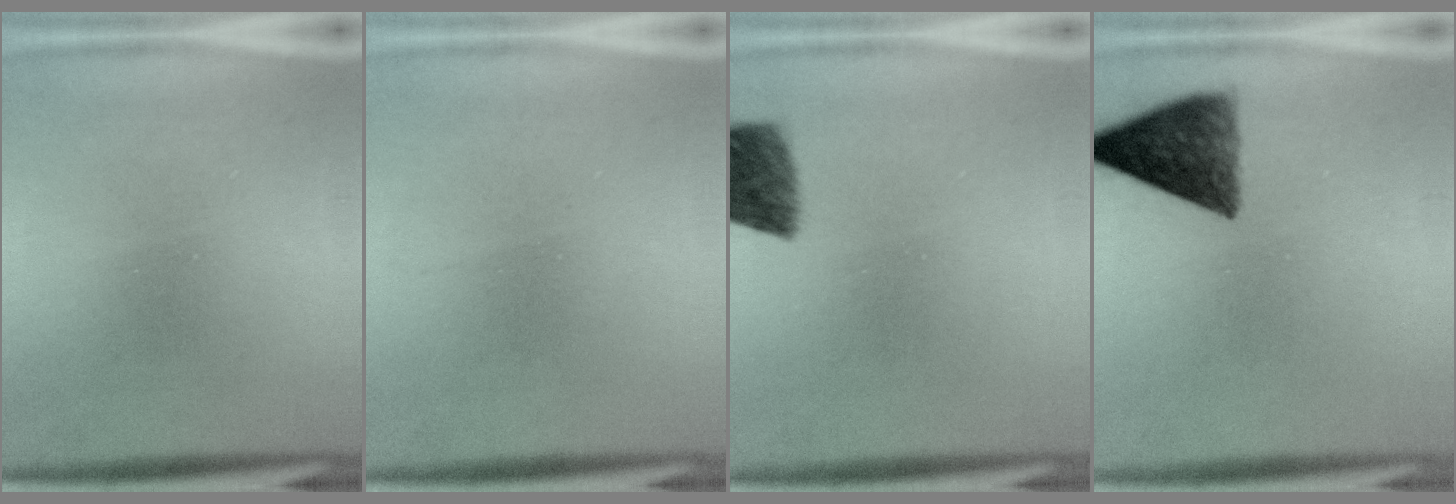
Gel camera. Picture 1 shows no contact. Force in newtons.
{"total": 1.4}
{"total": 7.8}
{"total": 8.9}